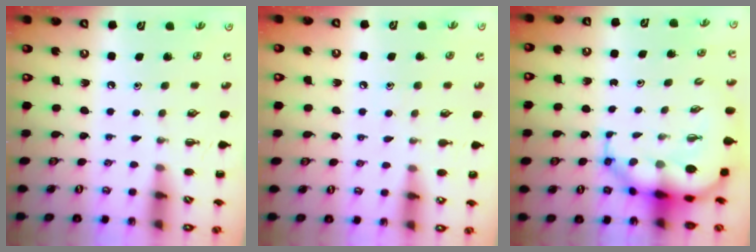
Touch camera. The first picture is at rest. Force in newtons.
{"total": 6.3, "press": 6.1, "slide": 1.7}
{"total": 9.0, "press": 8.6, "slide": 2.4}